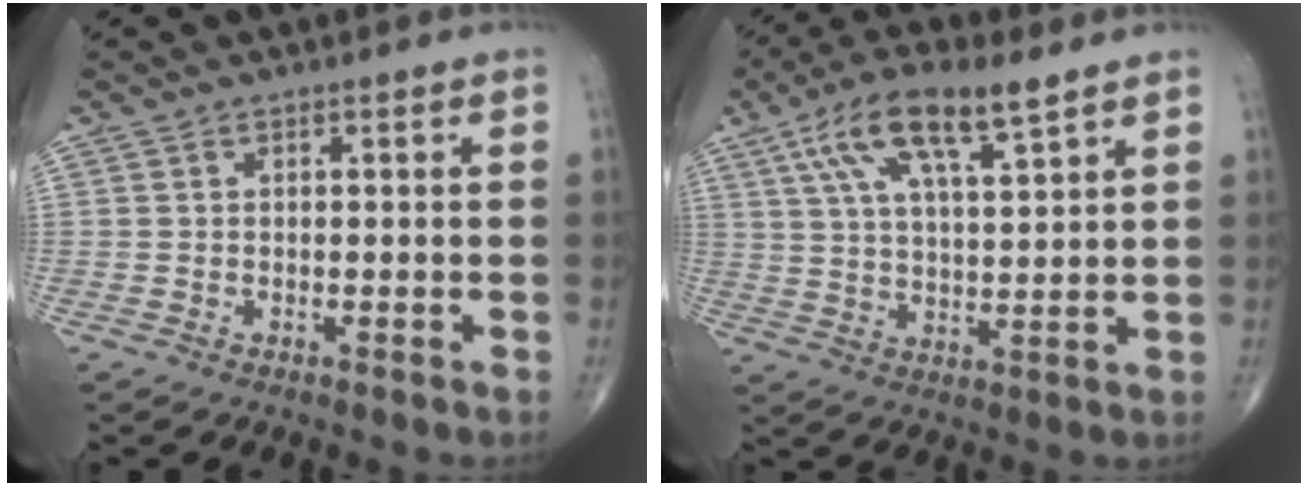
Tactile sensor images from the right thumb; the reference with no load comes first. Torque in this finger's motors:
{"motor_torque": [-1.31, 1.66, 0.26, 0.12, 0.23]}